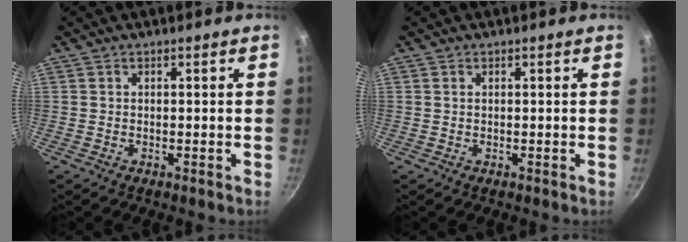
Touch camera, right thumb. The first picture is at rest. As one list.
[{"total": 0.5, "force": [0.2, 0.3, 0.3], "torque": [-0.007, 0.000, 0.004]}]